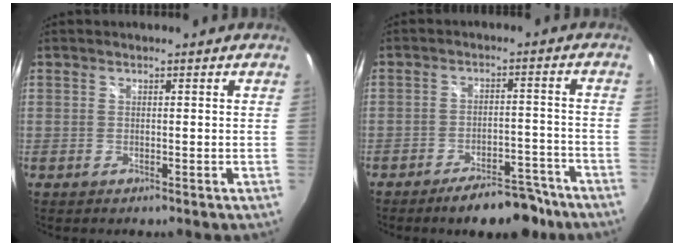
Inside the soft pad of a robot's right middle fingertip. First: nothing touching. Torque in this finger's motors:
{"motor_torque": [0.91, -0.94, 0.12, 0.03]}